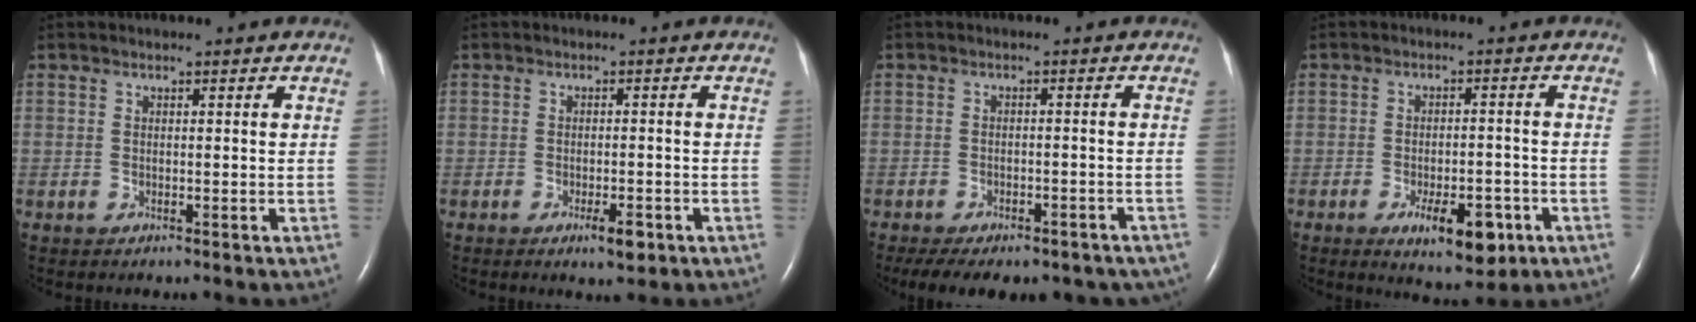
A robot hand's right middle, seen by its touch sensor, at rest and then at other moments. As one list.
[{"total": 3.0, "force": [-1.6, 0.7, 2.4], "torque": [-0.037, -0.002, -0.020]}, {"total": 17.7, "force": [-13.4, 8.0, 8.3], "torque": [-0.158, -0.005, -0.158]}, {"total": 8.1, "force": [-4.0, 3.1, 6.4], "torque": [-0.094, -0.007, -0.050]}]